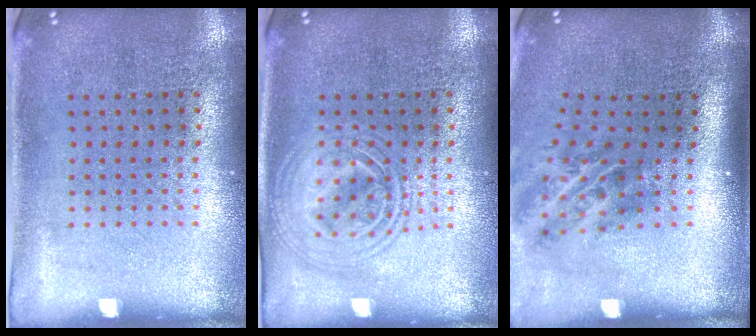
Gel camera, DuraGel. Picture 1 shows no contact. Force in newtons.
{"total": 2.9, "press": 2.9, "slide": 0.4}
{"total": 1.9, "press": 1.2, "slide": 1.5}